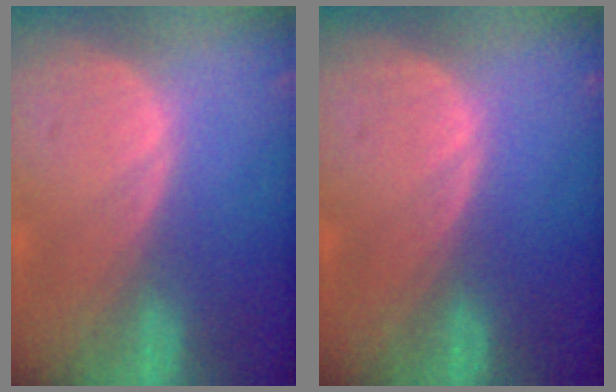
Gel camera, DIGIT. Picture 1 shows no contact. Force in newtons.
{"total": 0.0}